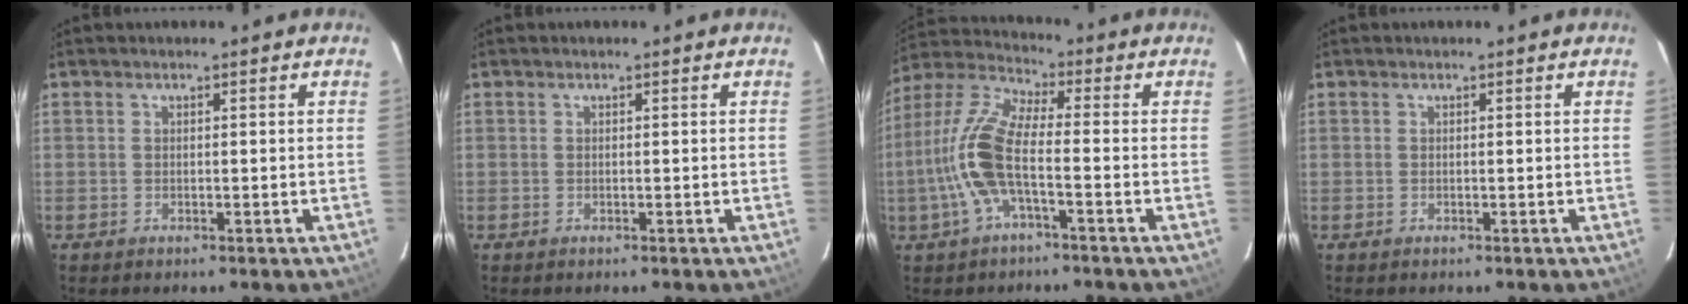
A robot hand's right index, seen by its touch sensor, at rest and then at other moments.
{"total": 0.0}
{"total": 11.8, "force": [-3.0, 3.2, 11.0], "torque": [-0.248, 0.005, -0.063]}
{"total": 0.0}